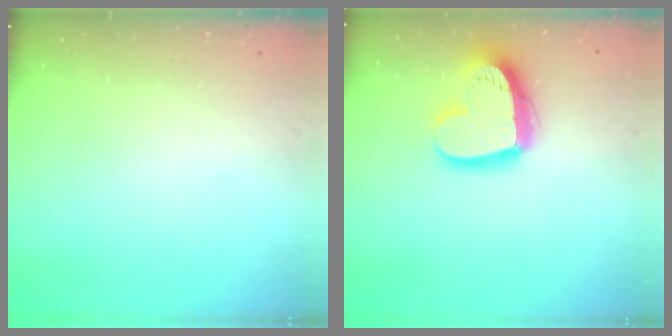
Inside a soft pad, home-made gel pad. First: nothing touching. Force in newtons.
{"total": 17.0, "press": 17.0, "slide": 1.5}